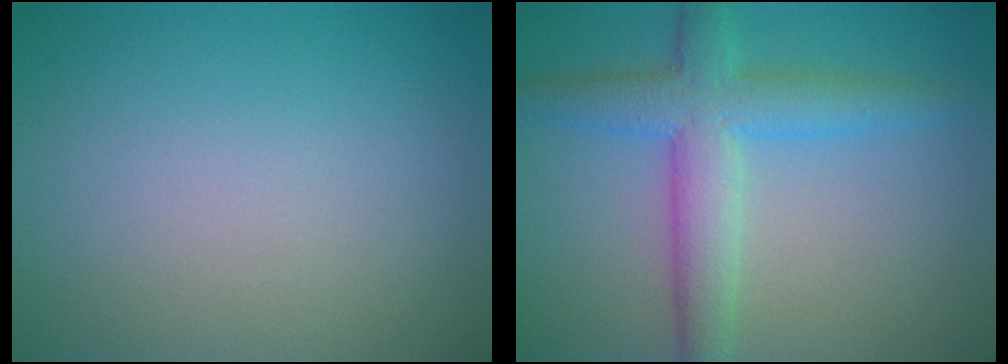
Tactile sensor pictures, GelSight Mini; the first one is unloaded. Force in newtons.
{"total": 5.4, "press": 5.4, "slide": 0.1}